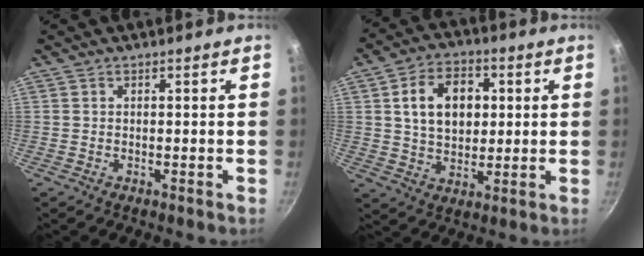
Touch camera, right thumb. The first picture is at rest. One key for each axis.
{"total": 12.3, "fx": 2.4, "fy": 8.7, "fz": 8.3, "tx": -0.110, "ty": 0.004, "tz": 0.037}